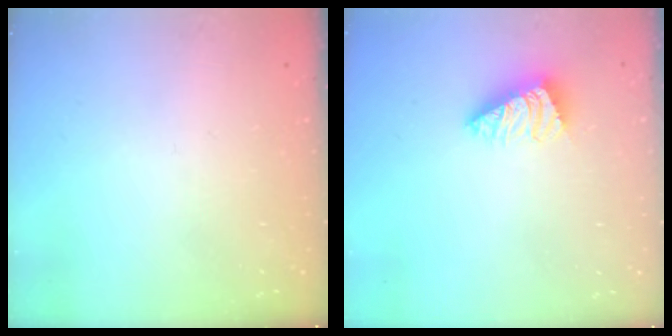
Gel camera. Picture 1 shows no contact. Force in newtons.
{"total": 2.1, "press": 2.1, "slide": 0.5}